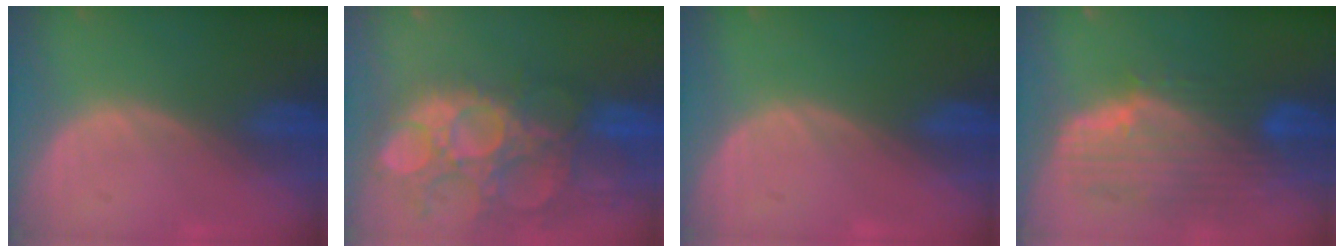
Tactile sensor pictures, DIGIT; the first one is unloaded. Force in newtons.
{"total": 15.0, "press": 12.6, "slide": 8.2}
{"total": 0.0}
{"total": 11.0, "press": 9.4, "slide": 5.6}